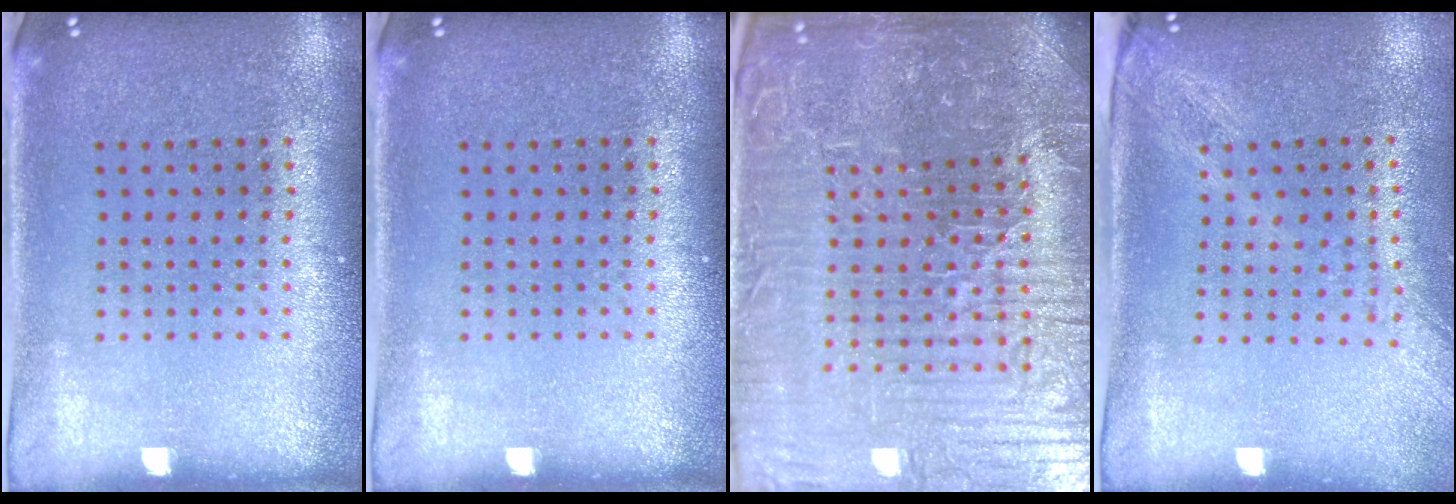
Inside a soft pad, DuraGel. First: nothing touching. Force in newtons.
{"total": 0.0}
{"total": 6.3, "press": 5.8, "slide": 2.2}
{"total": 2.0, "press": 1.6, "slide": 1.2}